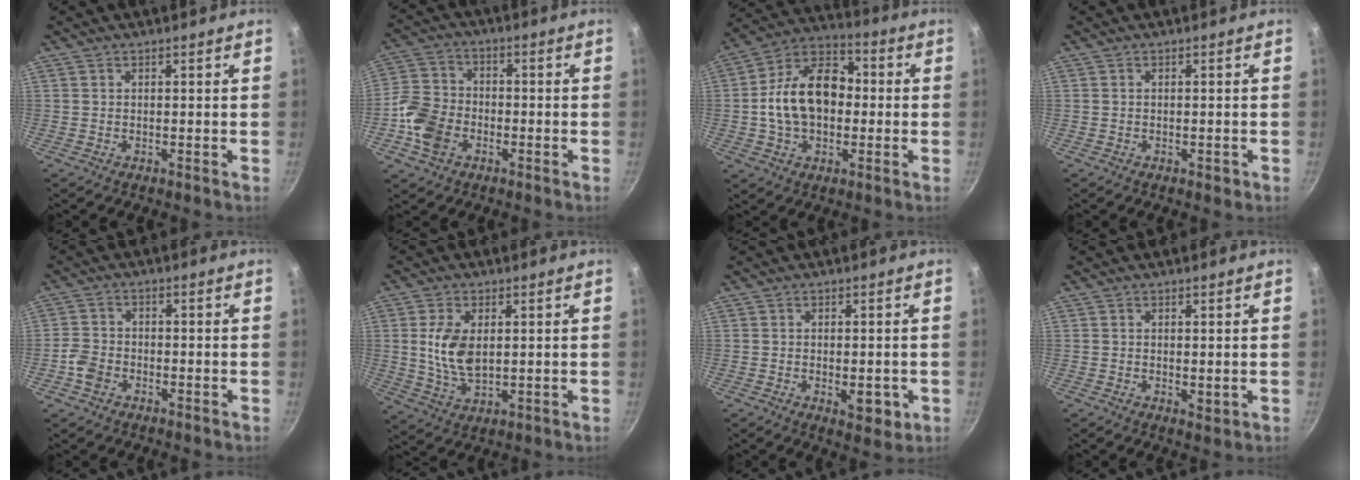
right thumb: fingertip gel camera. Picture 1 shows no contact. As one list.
[{"total": 10.0, "force": [-3.5, 7.5, 5.5], "torque": [-0.092, 0.021, -0.082]}, {"total": 16.4, "force": [-0.4, 11.4, 11.8], "torque": [-0.170, 0.038, -0.022]}, {"total": 1.1, "force": [-0.5, 0.7, 0.7], "torque": [-0.008, 0.002, -0.007]}, {"total": 4.1, "force": [-2.0, 3.0, 1.9], "torque": [-0.039, 0.022, -0.043]}, {"total": 8.7, "force": [1.5, 5.0, 7.0], "torque": [-0.135, -0.014, 0.033]}, {"total": 5.0, "force": [-1.2, 2.6, 4.1], "torque": [-0.043, -0.004, -0.012]}, {"total": 1.6, "force": [0.4, 1.0, 1.2], "torque": [-0.018, -0.006, 0.006]}]